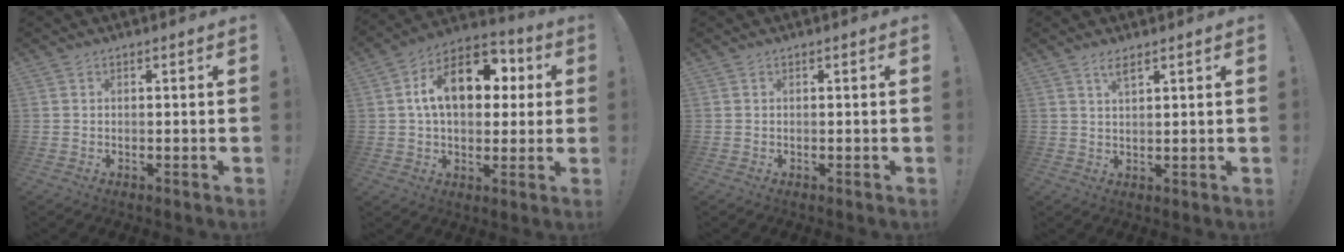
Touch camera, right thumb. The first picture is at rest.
{"total": 17.1, "force": [4.1, 10.6, 12.8], "torque": [-0.198, -0.002, 0.069]}
{"total": 0.0}
{"total": 3.2, "force": [2.2, 0.3, 2.2], "torque": [-0.036, -0.011, 0.036]}